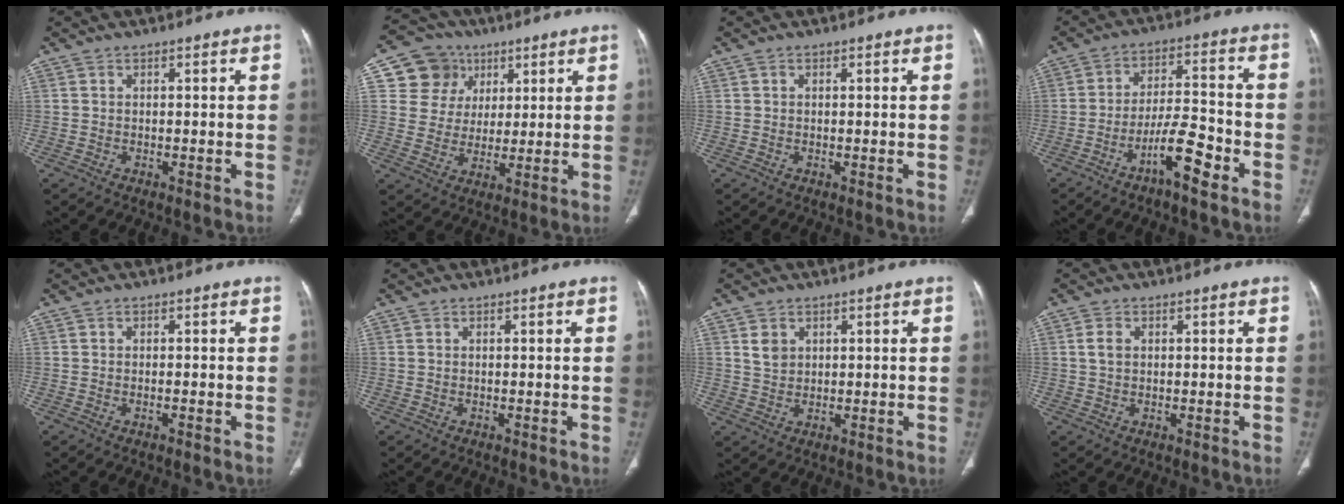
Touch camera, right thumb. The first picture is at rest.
{"total": 10.5, "force": [4.3, 9.3, 2.1], "torque": [0.004, -0.010, 0.077]}
{"total": 0.0}
{"total": 9.3, "force": [-5.3, 2.1, 7.3], "torque": [-0.128, 0.039, -0.091]}
{"total": 0.6, "force": [-0.4, 0.1, 0.5], "torque": [-0.014, 0.004, -0.004]}
{"total": 0.0}
{"total": 3.1, "force": [1.3, 2.3, 1.5], "torque": [-0.016, -0.010, 0.032]}
{"total": 2.4, "force": [0.5, 1.6, 1.7], "torque": [-0.032, 0.002, 0.012]}